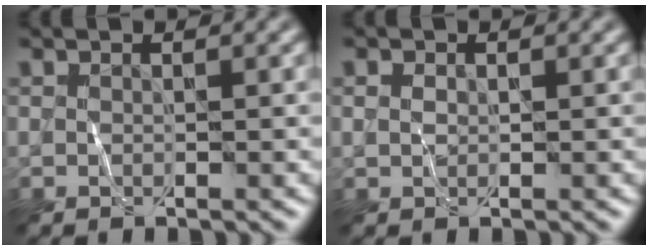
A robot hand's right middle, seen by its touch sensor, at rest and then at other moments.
{"total": 0.8, "force": [0.2, 0.6, 0.5], "torque": [-0.012, 0.002, 0.002]}